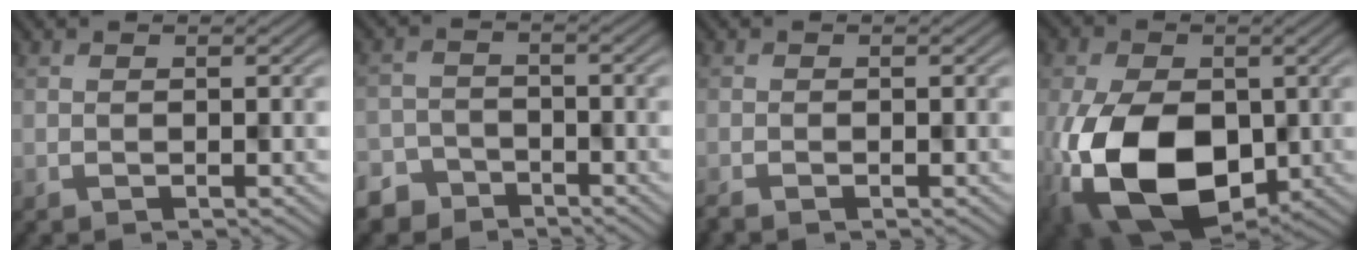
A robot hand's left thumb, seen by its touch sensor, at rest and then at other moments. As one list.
[{"total": 4.4, "force": [-3.8, 2.1, 0.2], "torque": [-0.001, -0.003, -0.073]}, {"total": 1.3, "force": [-1.2, 0.0, 0.5], "torque": [-0.012, 0.002, -0.018]}, {"total": 15.2, "force": [-4.0, 9.6, 11.1], "torque": [-0.239, -0.035, -0.062]}]